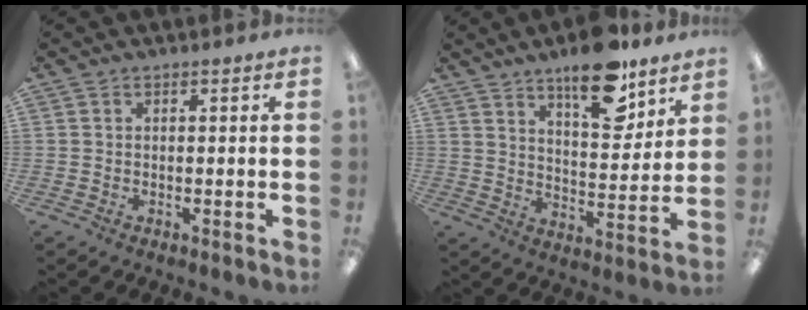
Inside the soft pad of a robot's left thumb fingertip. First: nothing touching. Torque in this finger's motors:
{"motor_torque": [1.74, 1.22, 1.18, -1.05, 0.13]}